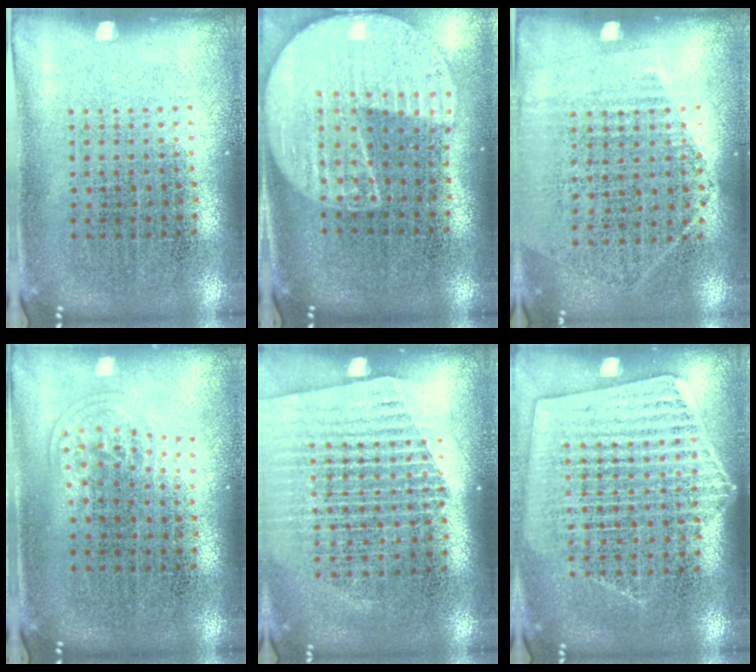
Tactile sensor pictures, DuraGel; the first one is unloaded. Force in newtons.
{"total": 2.3, "press": 2.0, "slide": 1.1}
{"total": 1.2, "press": 1.0, "slide": 0.6}
{"total": 1.0, "press": 0.6, "slide": 0.8}
{"total": 1.6, "press": 1.5, "slide": 0.6}
{"total": 1.7, "press": 1.6, "slide": 0.7}